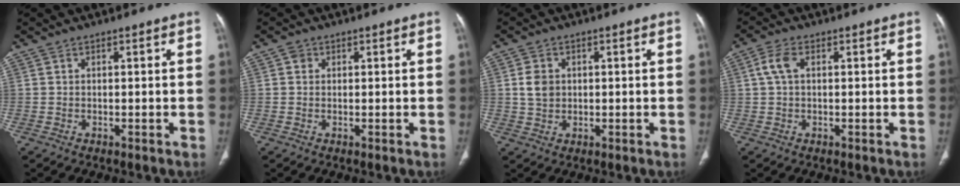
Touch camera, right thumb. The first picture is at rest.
{"total": 1.3, "force": [0.4, 1.2, 0.4], "torque": [0.002, 0.001, 0.003]}
{"total": 4.2, "force": [0.8, 3.4, 2.4], "torque": [-0.032, -0.001, 0.016]}
{"total": 3.8, "force": [0.8, 2.2, 3.0], "torque": [-0.071, 0.011, 0.014]}